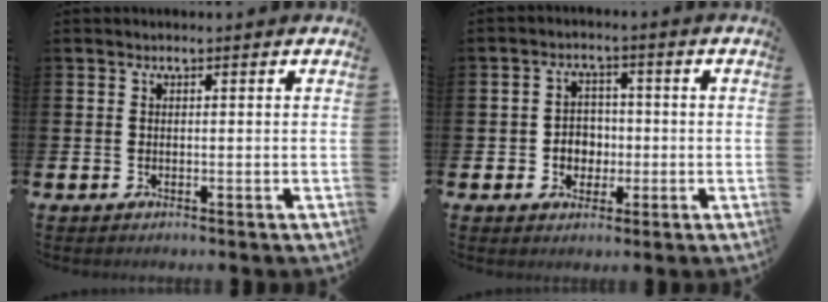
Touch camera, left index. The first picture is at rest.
{"total": 3.4, "force": [-0.6, 3.1, 1.2], "torque": [-0.020, -0.002, -0.020]}